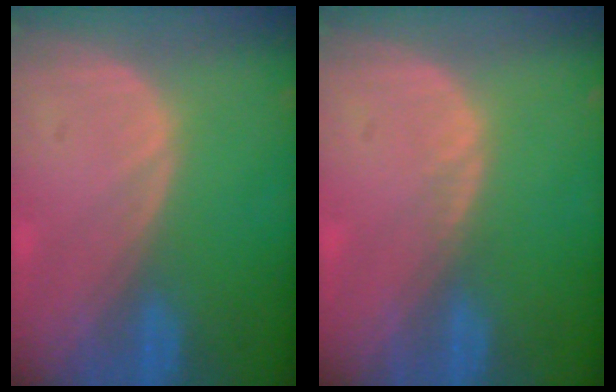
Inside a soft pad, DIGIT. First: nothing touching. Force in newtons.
{"total": 0.5, "press": 0.5, "slide": 0.1}